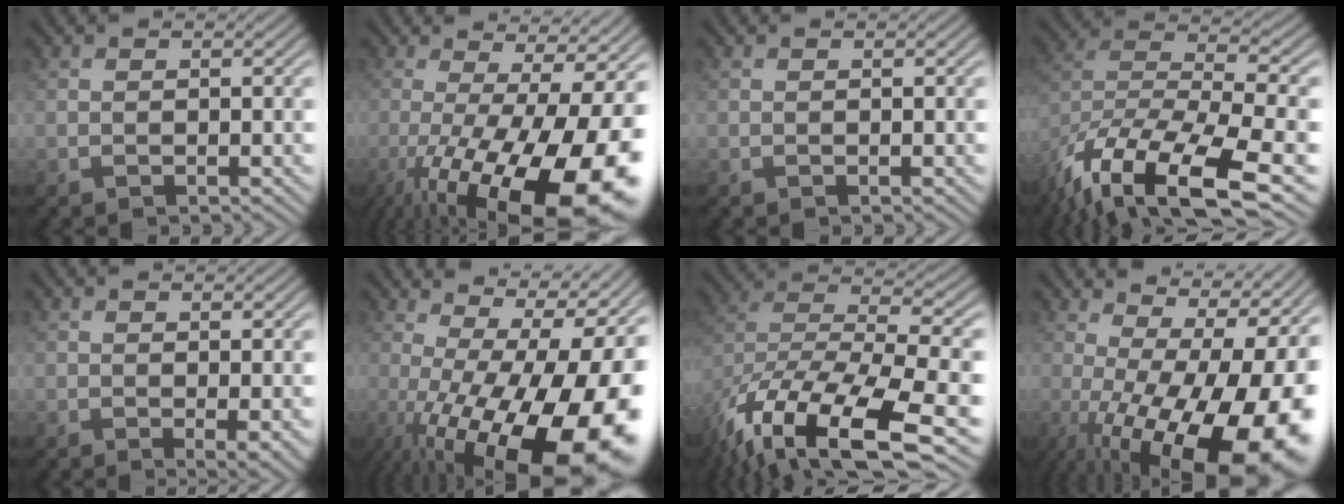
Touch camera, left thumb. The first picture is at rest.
{"total": 19.5, "force": [-6.5, 6.4, 17.2], "torque": [-0.236, -0.032, -0.085]}
{"total": 0.0}
{"total": 16.0, "force": [-9.7, 5.7, 11.4], "torque": [-0.257, -0.021, -0.147]}
{"total": 2.3, "force": [-0.3, 0.4, 2.2], "torque": [-0.035, -0.004, -0.003]}
{"total": 20.9, "force": [-5.6, 8.0, 18.5], "torque": [-0.222, 0.007, -0.093]}
{"total": 15.4, "force": [-8.3, 6.2, 11.3], "torque": [-0.267, -0.030, -0.115]}
{"total": 19.6, "force": [-3.8, 8.0, 17.5], "torque": [-0.198, 0.002, -0.053]}